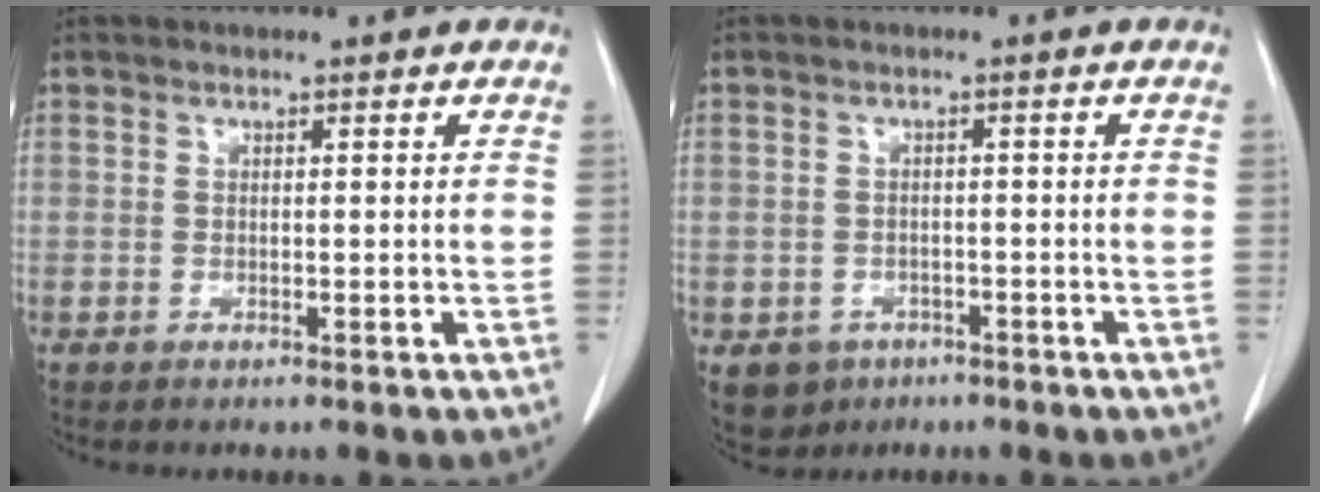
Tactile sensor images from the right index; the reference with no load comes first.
{"total": 4.8, "force": [-2.5, 4.0, 0.8], "torque": [-0.005, 0.006, -0.033]}